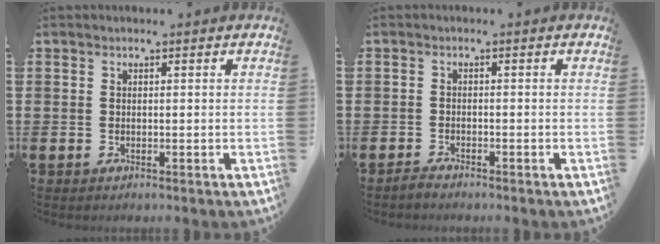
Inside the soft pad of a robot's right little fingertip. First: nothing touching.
{"total": 0.8, "force": [-0.8, 0.1, 0.2], "torque": [-0.006, 0.000, -0.016]}